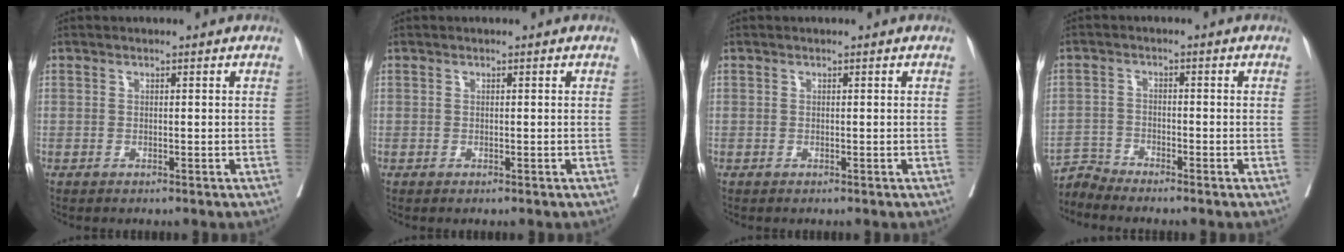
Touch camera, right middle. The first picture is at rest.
{"total": 0.0}
{"total": 0.0}
{"total": 2.9, "force": [-2.7, -0.6, -1.1], "torque": [0.025, -0.015, -0.052]}